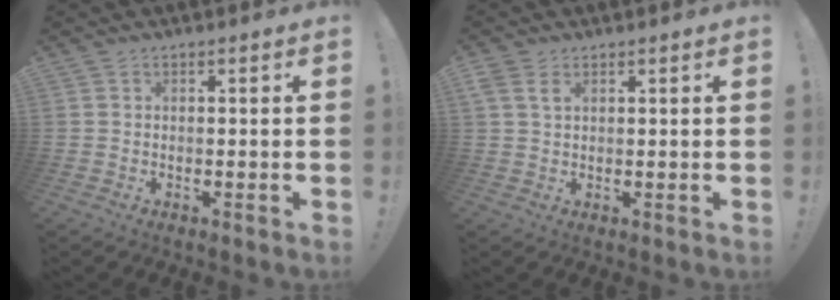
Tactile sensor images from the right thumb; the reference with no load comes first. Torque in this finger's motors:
{"motor_torque": [-0.02, 0.03, 0.25, 0.20, 0.03]}